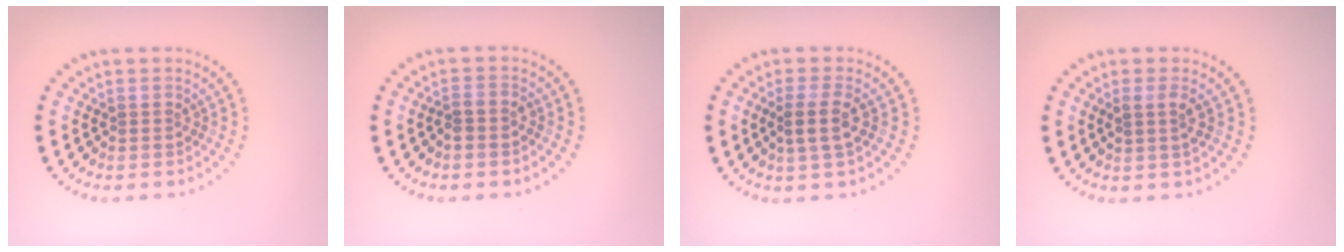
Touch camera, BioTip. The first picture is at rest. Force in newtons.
{"total": 1.1, "press": 0.9, "slide": 0.5}
{"total": 2.4, "press": 2.0, "slide": 1.3}
{"total": 1.4, "press": 1.2, "slide": 0.6}